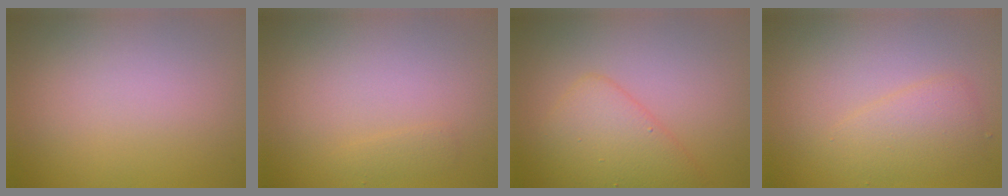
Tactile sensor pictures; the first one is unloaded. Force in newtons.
{"total": 0.7, "press": 0.7, "slide": 0.1}
{"total": 4.1, "press": 4.0, "slide": 0.3}
{"total": 2.6, "press": 2.6, "slide": 0.0}